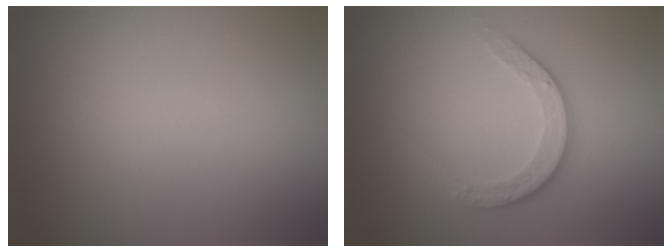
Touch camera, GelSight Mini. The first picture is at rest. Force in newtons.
{"total": 3.7, "press": 2.6, "slide": 2.6}